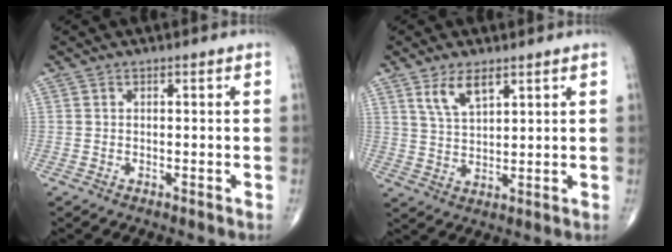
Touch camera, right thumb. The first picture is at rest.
{"total": 5.9, "force": [3.5, 2.4, 4.1], "torque": [-0.070, -0.021, 0.072]}